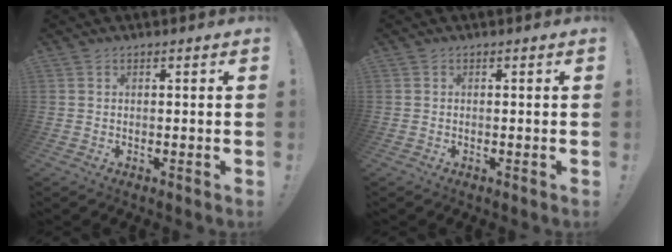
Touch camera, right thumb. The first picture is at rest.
{"total": 0.0}